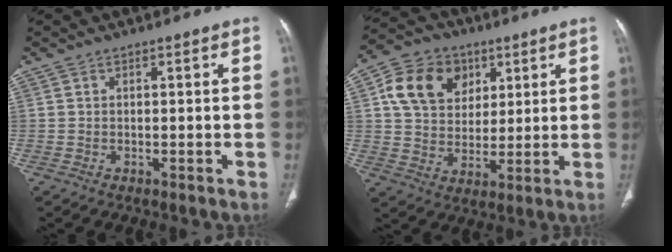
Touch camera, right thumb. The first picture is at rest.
{"total": 13.8, "force": [4.9, 10.8, 7.0], "torque": [-0.102, -0.005, 0.084]}